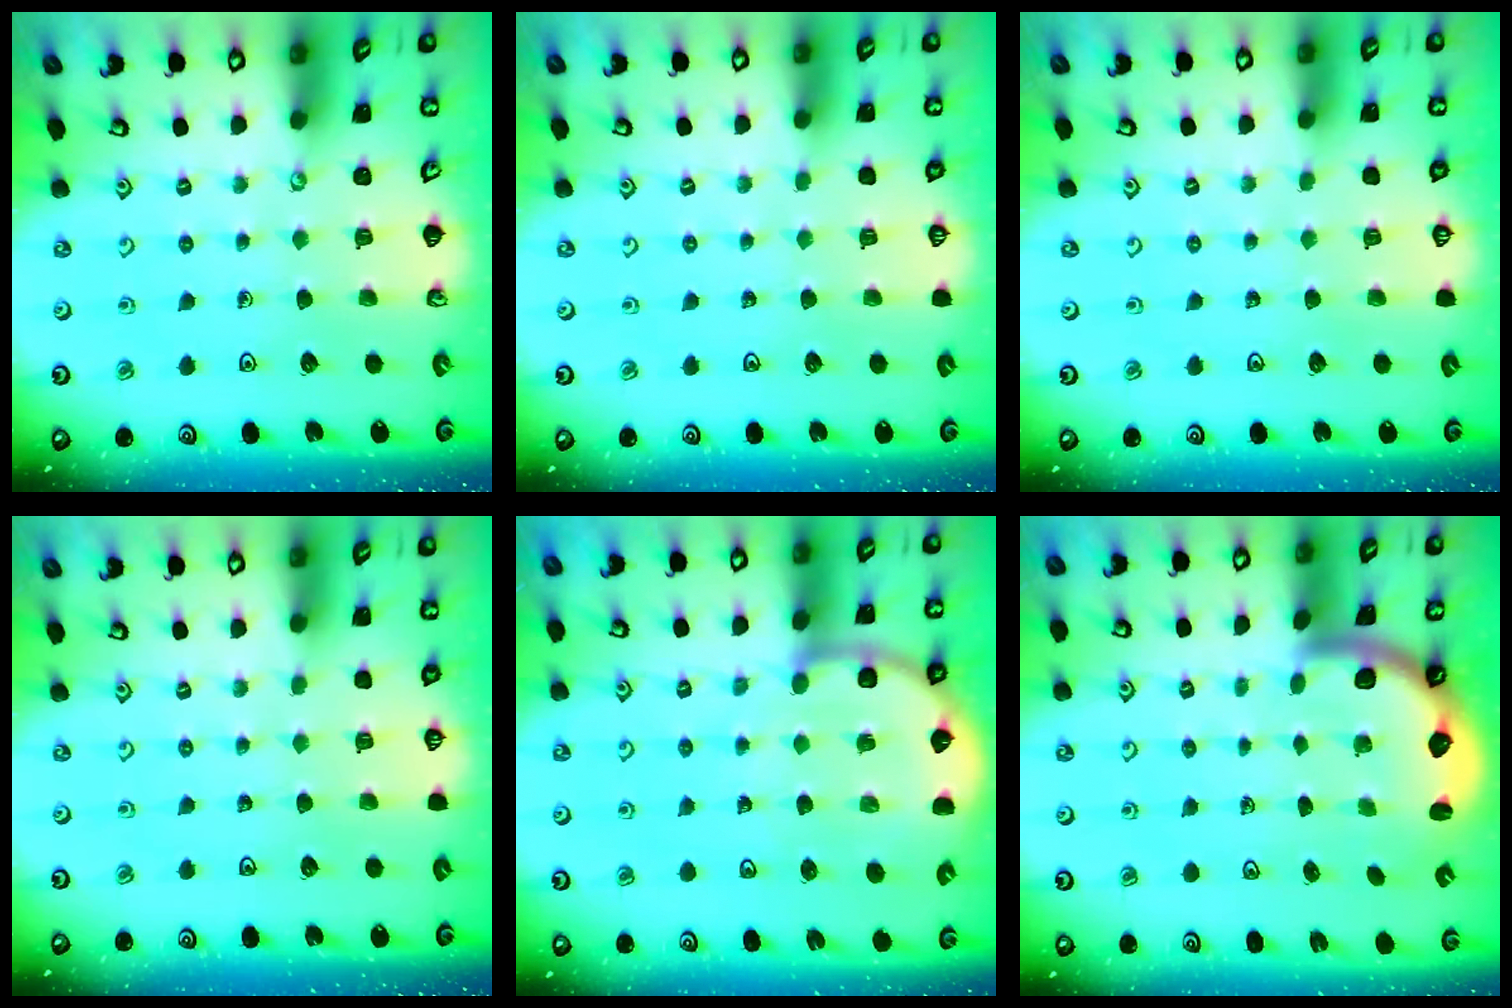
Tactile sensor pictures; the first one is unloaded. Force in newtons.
{"total": 0.0}
{"total": 0.0}
{"total": 0.0}
{"total": 6.9, "press": 6.7, "slide": 1.7}
{"total": 2.8, "press": 2.8, "slide": 0.5}